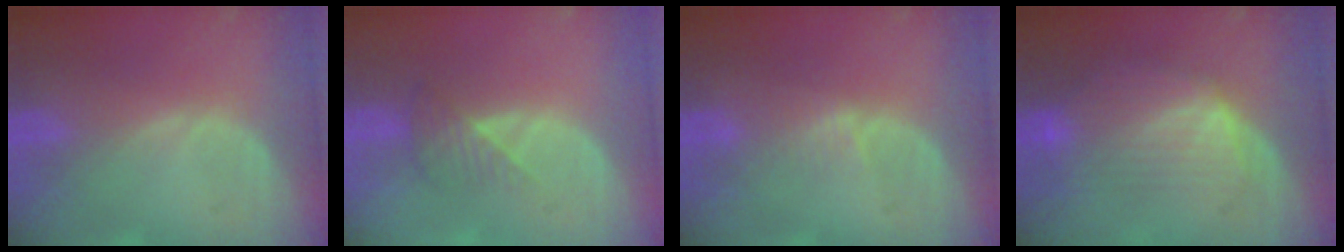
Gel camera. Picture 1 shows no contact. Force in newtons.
{"total": 3.4, "press": 3.0, "slide": 1.5}
{"total": 1.6, "press": 1.6, "slide": 0.3}
{"total": 7.3, "press": 7.2, "slide": 1.3}